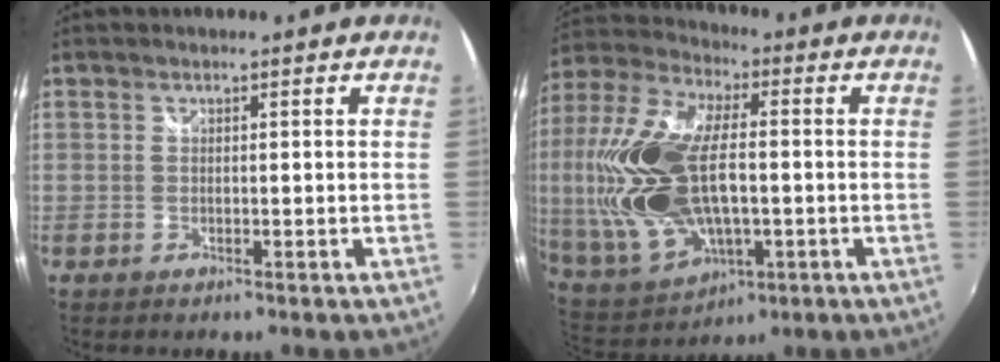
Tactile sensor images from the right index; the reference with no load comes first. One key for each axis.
{"total": 25.9, "fx": -0.7, "fy": 13.7, "fz": 22.0, "tx": -0.475, "ty": -0.003, "tz": 0.001}